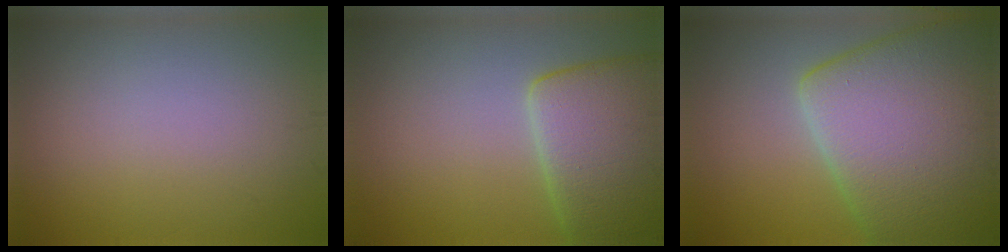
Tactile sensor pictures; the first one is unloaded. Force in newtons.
{"total": 7.7, "press": 7.6, "slide": 0.5}
{"total": 13.6, "press": 13.6, "slide": 0.6}